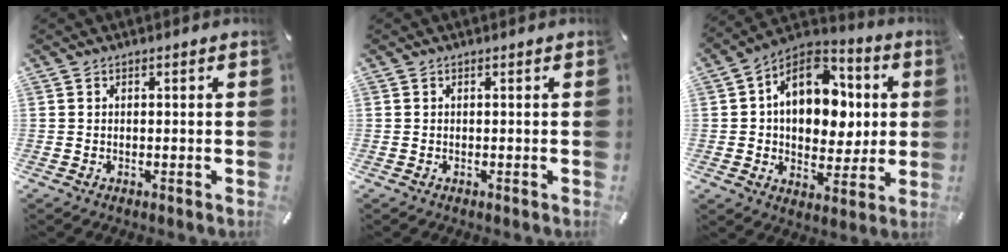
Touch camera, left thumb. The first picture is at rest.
{"total": 0.0}
{"total": 16.7, "force": [3.6, 12.2, 10.8], "torque": [-0.159, -0.016, 0.069]}